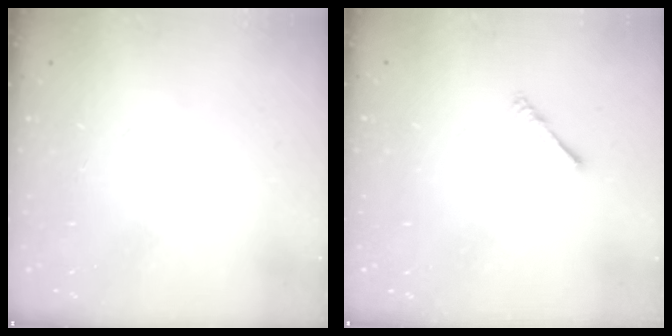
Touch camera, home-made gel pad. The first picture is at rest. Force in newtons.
{"total": 2.2, "press": 2.1, "slide": 0.5}